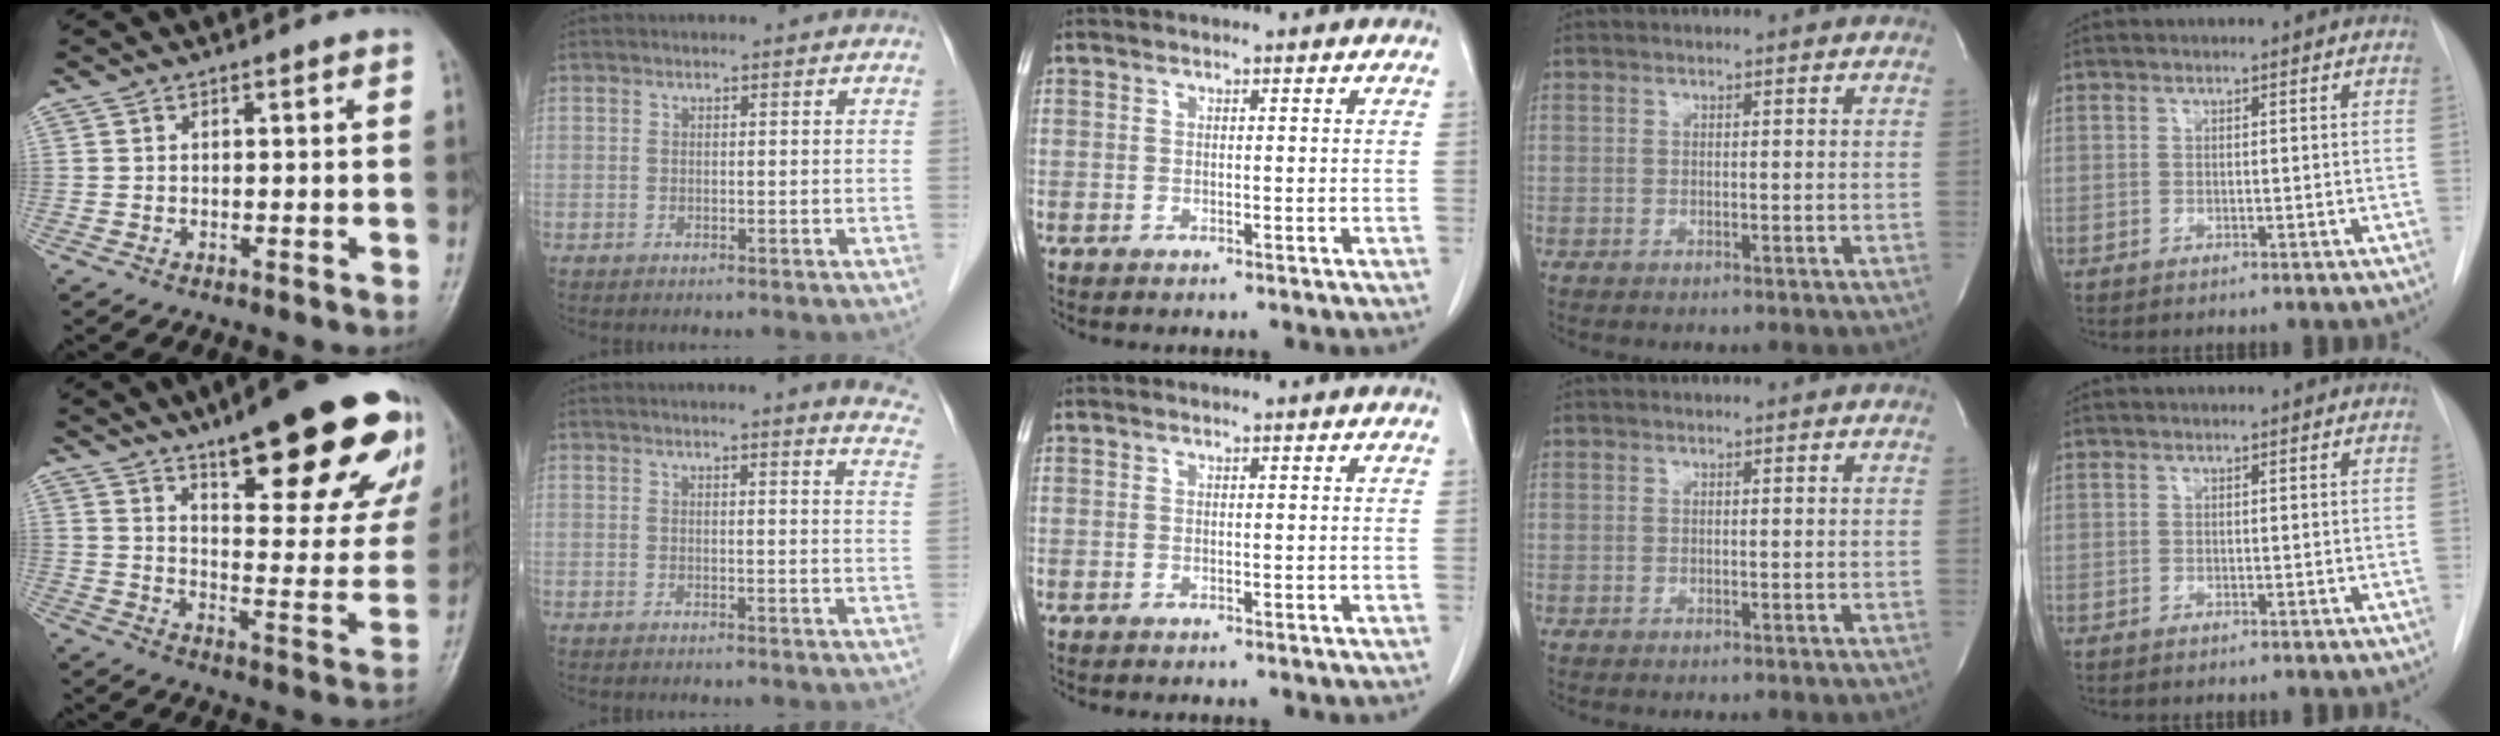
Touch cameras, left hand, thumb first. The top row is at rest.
{"thumb": {"total": 28.5, "force": [17.0, 8.3, 21.2], "torque": [-0.244, -0.056, 0.241]}, "index": {"total": 9.1, "force": [8.3, 0.2, 3.7], "torque": [-0.024, -0.045, 0.060]}}